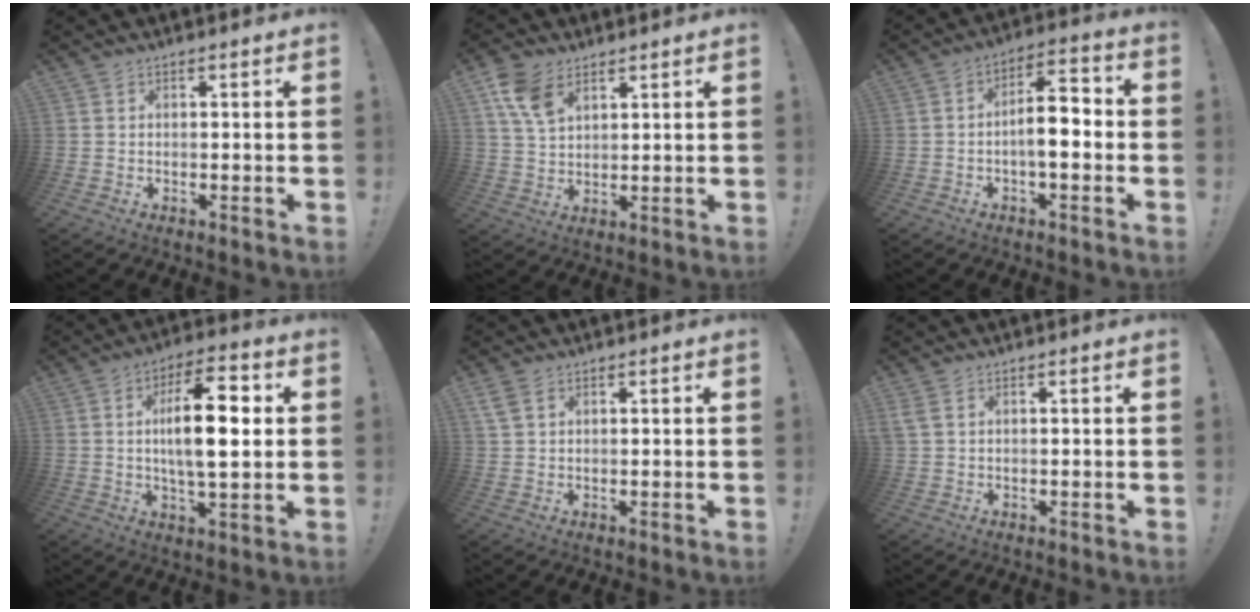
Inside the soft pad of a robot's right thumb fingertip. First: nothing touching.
{"total": 9.4, "force": [5.3, 5.4, 5.6], "torque": [-0.099, -0.015, 0.104]}
{"total": 10.1, "force": [-1.5, 4.2, 9.1], "torque": [-0.128, 0.011, -0.027]}
{"total": 15.0, "force": [1.8, 5.5, 13.8], "torque": [-0.221, -0.002, 0.020]}
{"total": 3.4, "force": [1.9, 1.8, 2.2], "torque": [-0.036, -0.004, 0.037]}
{"total": 2.6, "force": [1.1, 1.3, 2.0], "torque": [-0.043, 0.004, 0.022]}